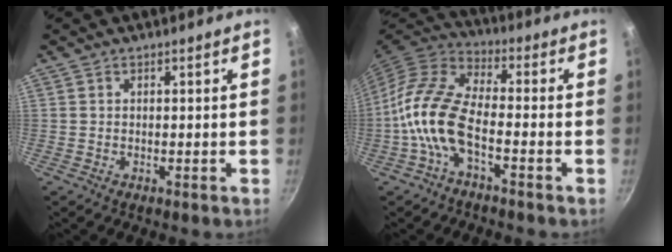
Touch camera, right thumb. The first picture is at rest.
{"total": 12.0, "force": [-3.9, 5.4, 10.0], "torque": [-0.201, 0.036, -0.092]}